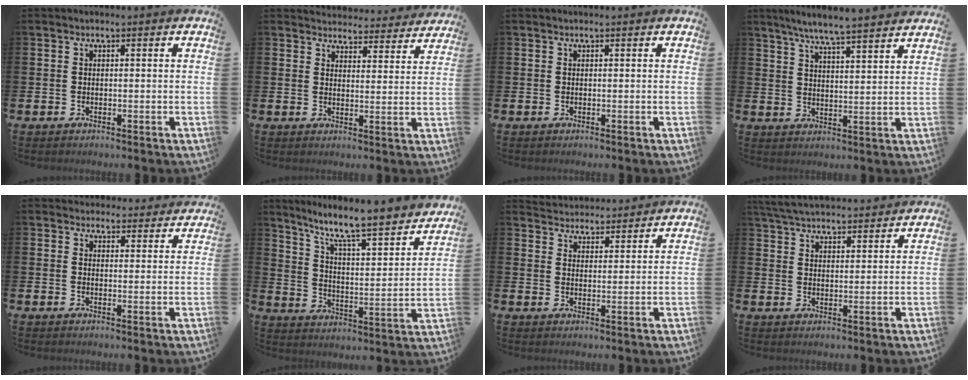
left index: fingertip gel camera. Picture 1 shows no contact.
{"total": 4.1, "force": [4.0, 0.9, -0.1], "torque": [-0.001, -0.034, 0.068]}
{"total": 0.0}
{"total": 6.3, "force": [6.0, -0.5, 1.8], "torque": [-0.060, -0.030, 0.106]}
{"total": 3.5, "force": [3.4, 1.0, -0.4], "torque": [0.007, -0.018, 0.061]}
{"total": 8.5, "force": [7.4, 1.1, 4.1], "torque": [-0.110, -0.058, 0.119]}
{"total": 4.1, "force": [4.0, 0.7, -0.6], "torque": [-0.007, -0.023, 0.073]}
{"total": 4.9, "force": [4.8, 0.5, 0.5], "torque": [-0.029, -0.025, 0.088]}